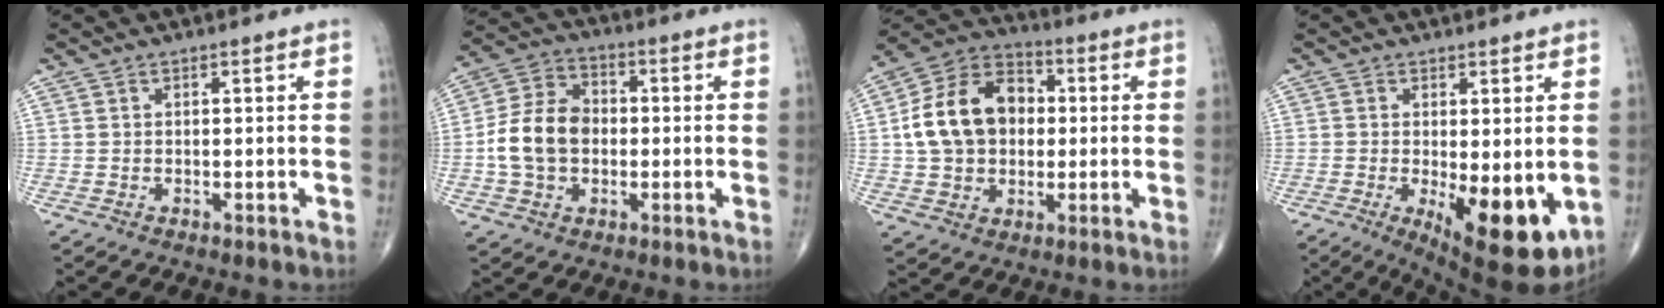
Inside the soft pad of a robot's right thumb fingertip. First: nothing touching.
{"total": 11.7, "force": [-1.0, 8.6, 7.8], "torque": [-0.135, 0.030, -0.026]}
{"total": 16.5, "force": [1.1, 12.4, 10.8], "torque": [-0.165, 0.027, 0.014]}
{"total": 13.1, "force": [-2.9, 4.9, 11.8], "torque": [-0.163, -0.027, -0.027]}